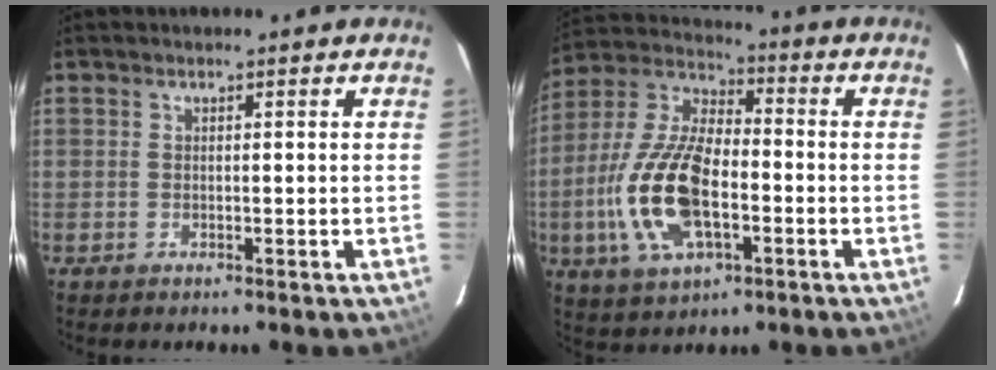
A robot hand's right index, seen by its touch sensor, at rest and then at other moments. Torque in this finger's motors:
{"motor_torque": [2.14, 0.00, 1.05, 0.20]}